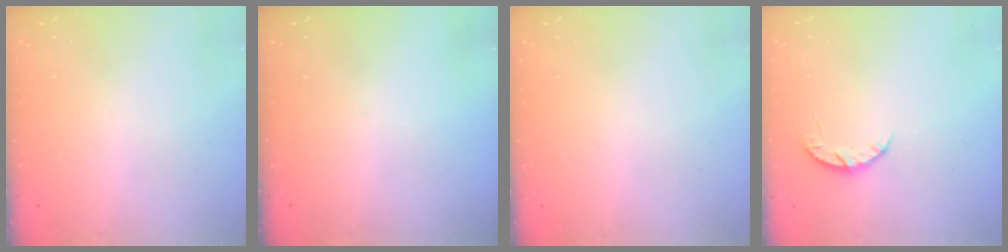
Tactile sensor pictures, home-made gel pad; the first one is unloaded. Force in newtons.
{"total": 0.0}
{"total": 2.6, "press": 2.6, "slide": 0.2}
{"total": 5.0, "press": 4.9, "slide": 0.6}